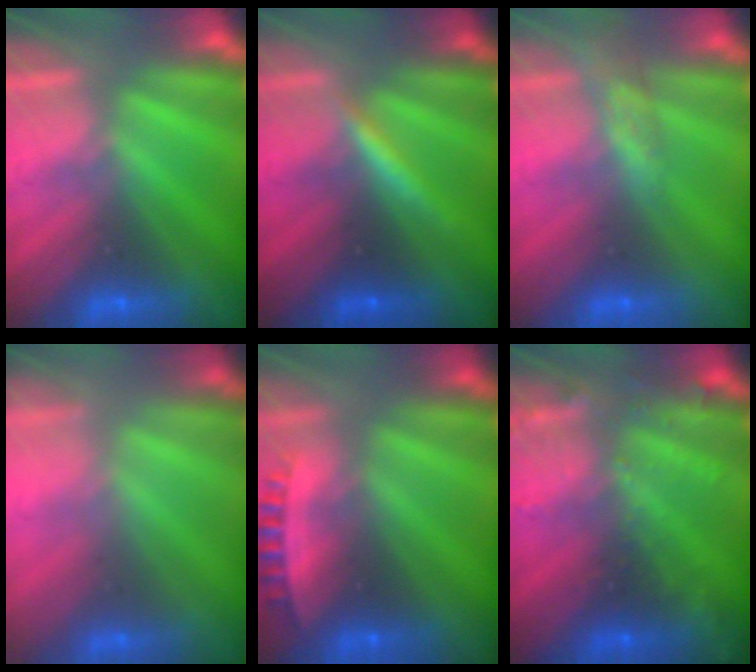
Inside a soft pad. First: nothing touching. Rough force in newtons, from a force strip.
{"total": 3.2}
{"total": 2.6}
{"total": 1.6}
{"total": 2.7}
{"total": 2.9}